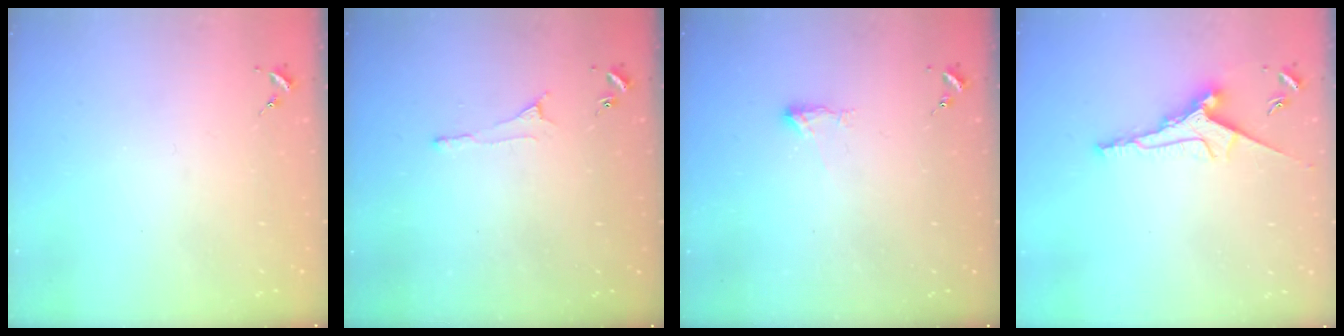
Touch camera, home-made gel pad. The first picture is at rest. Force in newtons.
{"total": 4.1, "press": 4.1, "slide": 0.6}
{"total": 5.2, "press": 5.2, "slide": 0.8}
{"total": 9.5, "press": 9.5, "slide": 0.6}